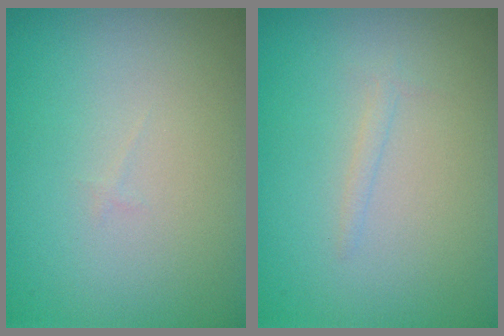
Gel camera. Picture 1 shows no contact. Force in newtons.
{"total": 0.7, "press": 0.7, "slide": 0.1}